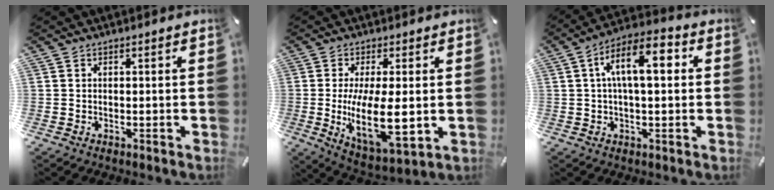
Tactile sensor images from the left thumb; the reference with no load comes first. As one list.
[{"total": 14.7, "force": [-0.2, 6.1, 13.4], "torque": [-0.253, -0.027, -0.003]}, {"total": 11.0, "force": [2.2, 4.6, 9.8], "torque": [-0.159, 0.007, 0.034]}]